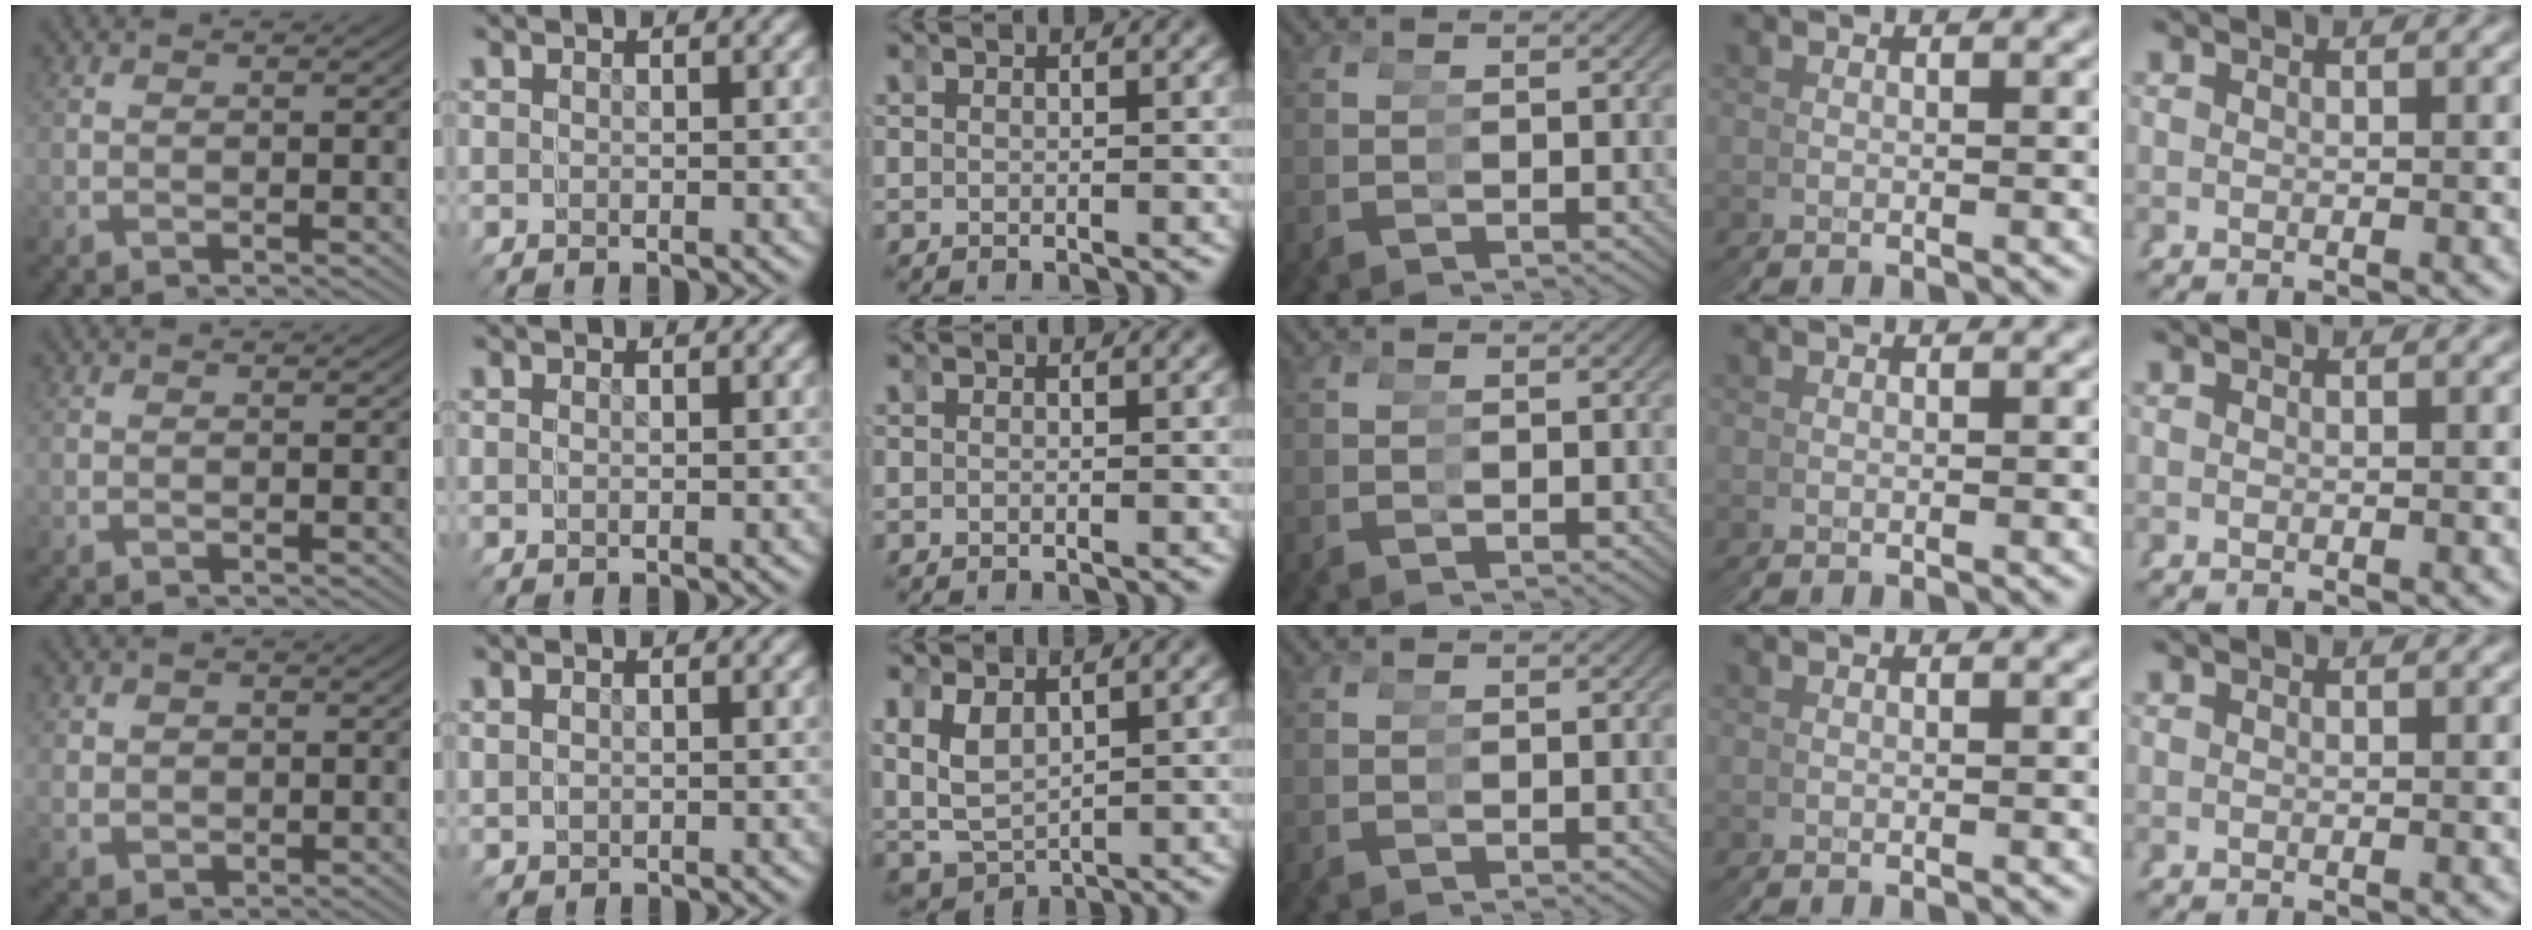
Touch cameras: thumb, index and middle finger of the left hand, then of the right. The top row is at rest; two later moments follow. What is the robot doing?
{"motion": "grasp_and_lifting", "object": "hoodie"}